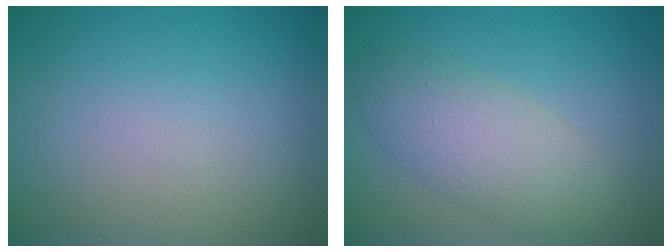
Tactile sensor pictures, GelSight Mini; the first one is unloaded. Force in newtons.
{"total": 4.4, "press": 4.4, "slide": 0.0}